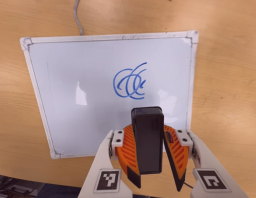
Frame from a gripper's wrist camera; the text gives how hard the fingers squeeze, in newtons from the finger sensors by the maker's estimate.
{"total": 8.9, "left": 9.5, "right": 8.3}